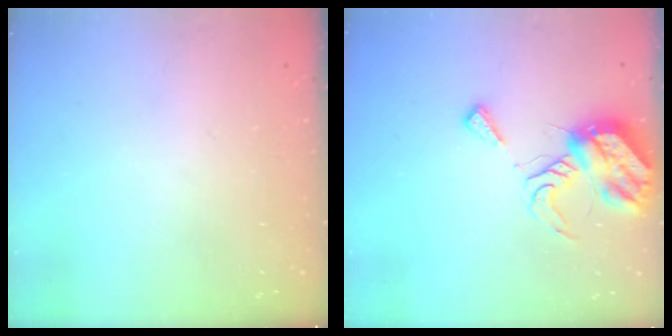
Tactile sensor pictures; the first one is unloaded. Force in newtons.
{"total": 10.1, "press": 10.0, "slide": 1.2}